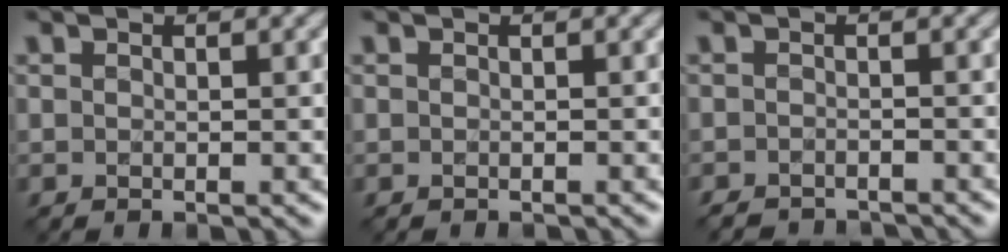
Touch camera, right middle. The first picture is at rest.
{"total": 0.9, "force": [-0.8, 0.0, -0.3], "torque": [0.007, -0.004, -0.014]}
{"total": 3.2, "force": [-3.2, 0.4, 0.3], "torque": [-0.002, -0.009, -0.053]}